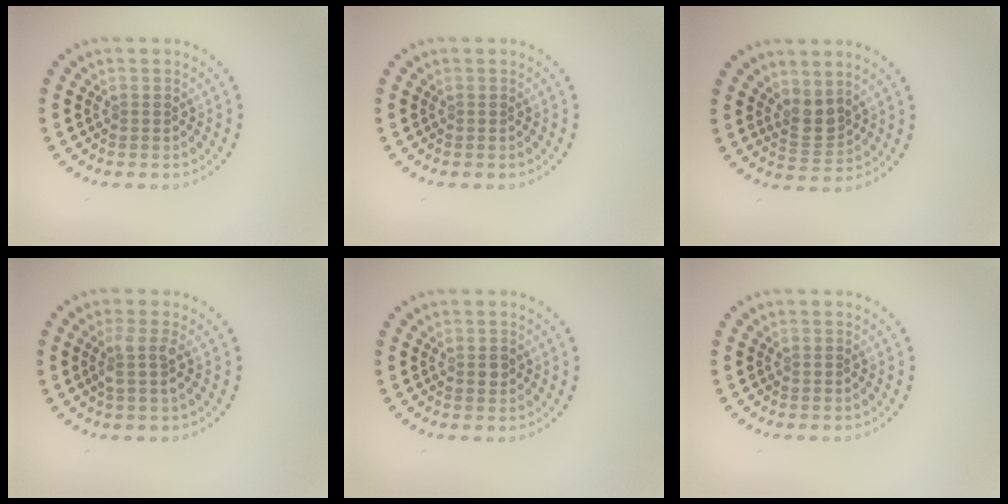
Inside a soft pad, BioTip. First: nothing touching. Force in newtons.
{"total": 0.0}
{"total": 2.2, "press": 1.8, "slide": 1.3}
{"total": 1.9, "press": 1.5, "slide": 1.1}
{"total": 0.9, "press": 0.9, "slide": 0.0}
{"total": 0.0}